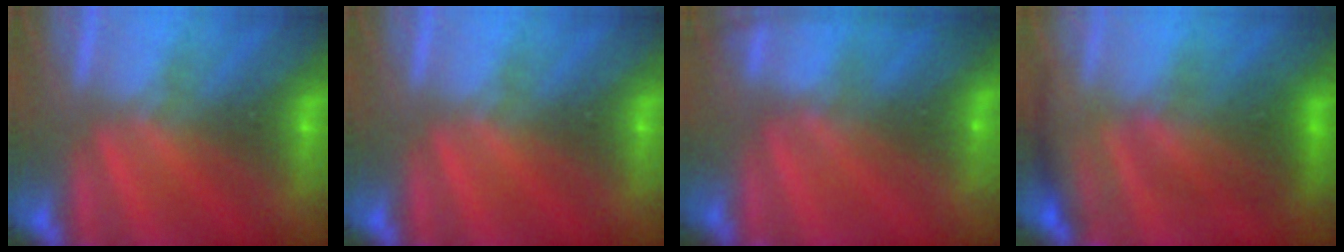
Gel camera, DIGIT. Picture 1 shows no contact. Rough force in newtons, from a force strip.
{"total": 0.0}
{"total": 7.6}
{"total": 2.5}